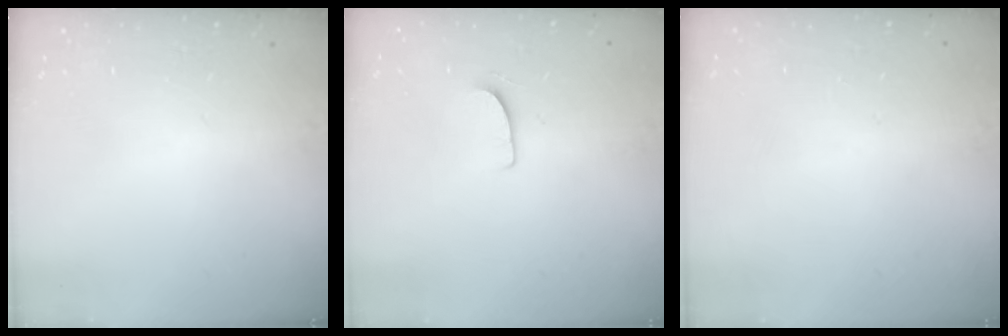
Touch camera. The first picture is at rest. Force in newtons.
{"total": 5.1, "press": 5.1, "slide": 0.4}
{"total": 0.0}